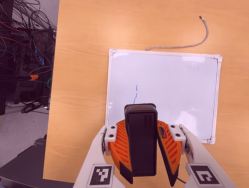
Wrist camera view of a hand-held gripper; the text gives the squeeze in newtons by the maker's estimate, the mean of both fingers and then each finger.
{"total": 11.0, "left": 10.6, "right": 11.4}